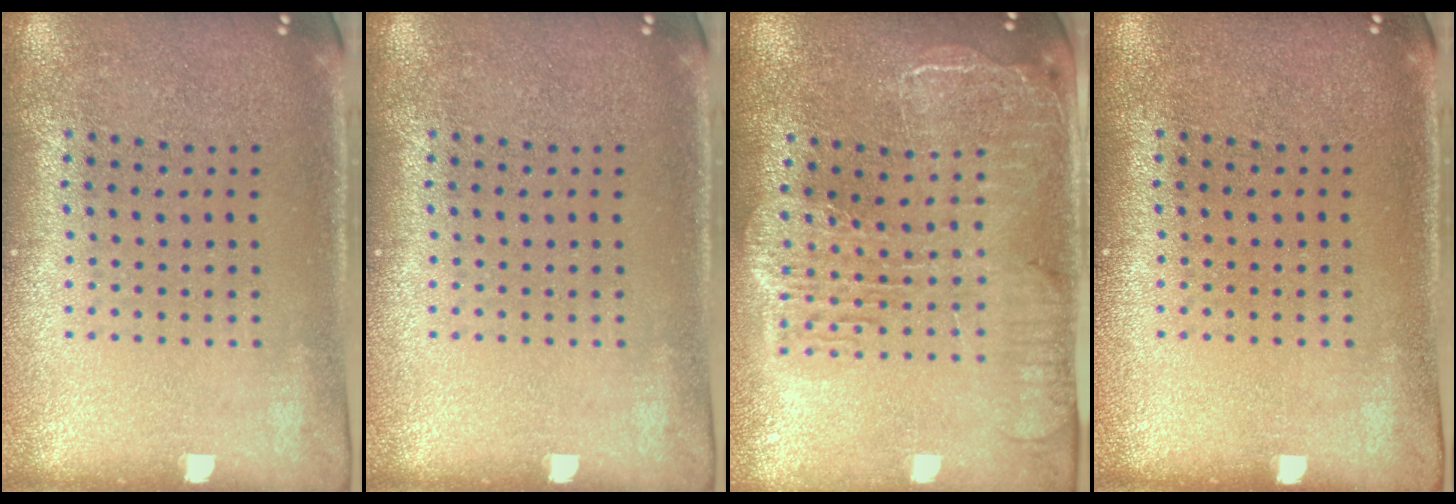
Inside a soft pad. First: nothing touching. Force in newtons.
{"total": 0.0}
{"total": 2.4, "press": 2.1, "slide": 1.1}
{"total": 0.0}